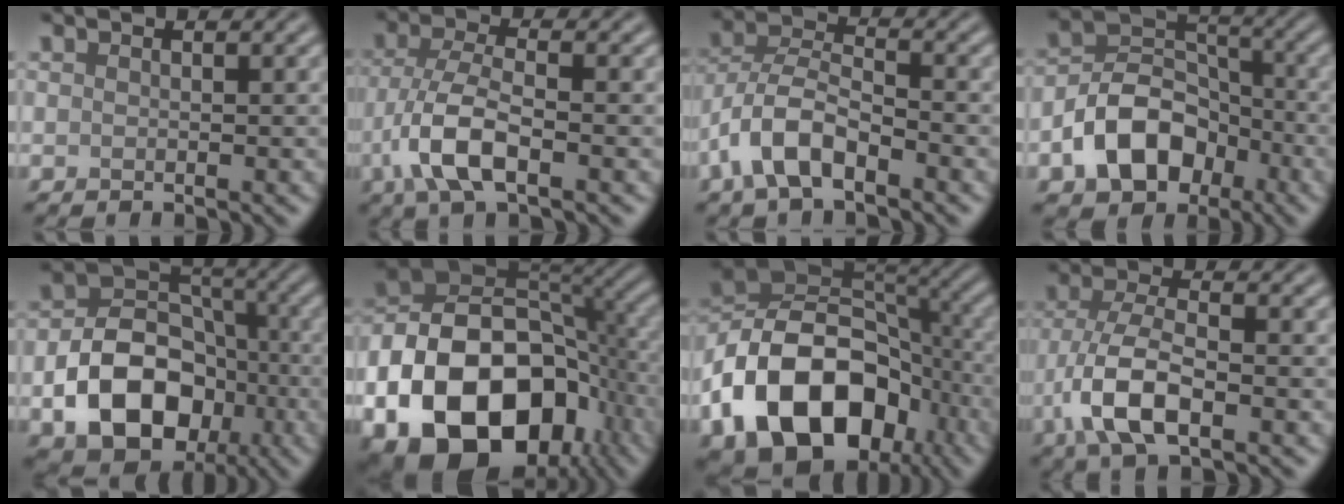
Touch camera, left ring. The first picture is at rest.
{"total": 6.0, "force": [-2.3, 2.3, 5.0], "torque": [-0.107, 0.001, -0.051]}
{"total": 5.9, "force": [-3.2, 2.6, 4.2], "torque": [-0.081, 0.007, -0.072]}
{"total": 7.7, "force": [-3.5, 5.4, 4.3], "torque": [-0.072, 0.001, -0.073]}
{"total": 10.5, "force": [-3.4, 7.4, 6.5], "torque": [-0.110, -0.002, -0.063]}
{"total": 18.0, "force": [-7.1, 11.8, 11.6], "torque": [-0.207, -0.020, -0.123]}
{"total": 15.7, "force": [-6.4, 10.7, 9.6], "torque": [-0.177, -0.007, -0.118]}
{"total": 6.6, "force": [-2.4, 2.9, 5.4], "torque": [-0.115, 0.001, -0.053]}